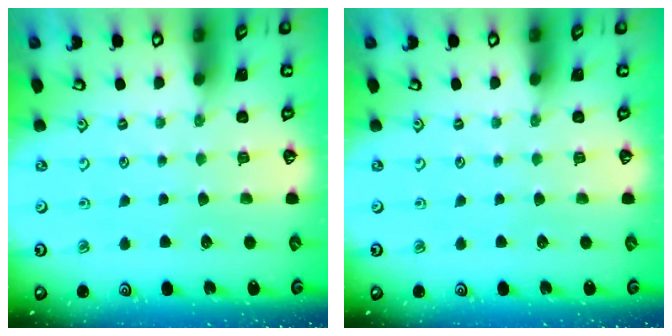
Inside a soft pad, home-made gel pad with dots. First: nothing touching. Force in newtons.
{"total": 0.0}